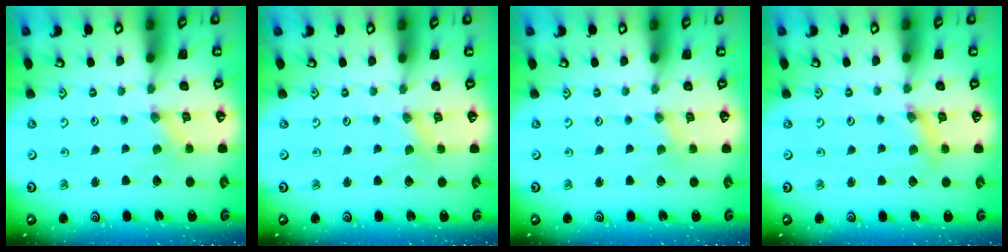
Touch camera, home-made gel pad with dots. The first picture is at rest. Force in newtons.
{"total": 0.0}
{"total": 0.0}
{"total": 3.8, "press": 3.7, "slide": 0.6}